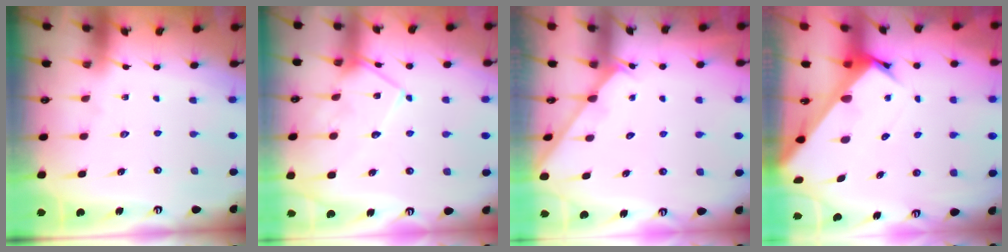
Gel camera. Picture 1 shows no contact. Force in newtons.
{"total": 11.9, "press": 11.9, "slide": 0.9}
{"total": 2.0, "press": 2.0, "slide": 0.2}
{"total": 3.6, "press": 3.6, "slide": 0.2}